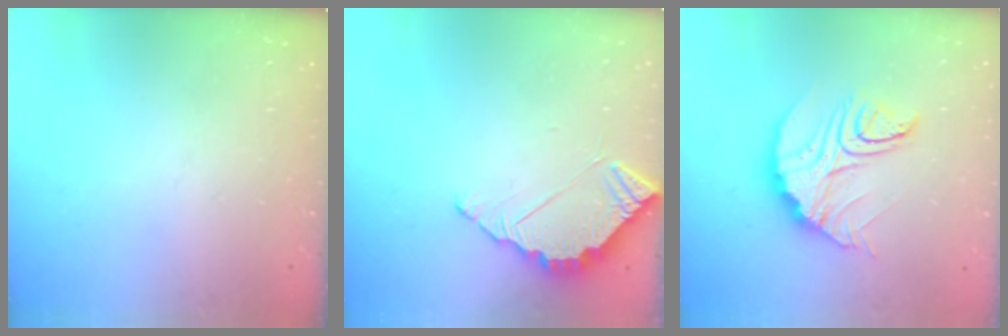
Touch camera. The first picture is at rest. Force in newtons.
{"total": 4.4, "press": 4.4, "slide": 0.3}
{"total": 13.0, "press": 13.0, "slide": 0.8}